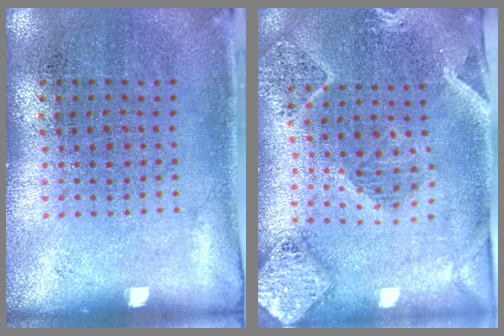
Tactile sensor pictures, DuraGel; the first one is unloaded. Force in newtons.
{"total": 2.5, "press": 2.3, "slide": 1.1}